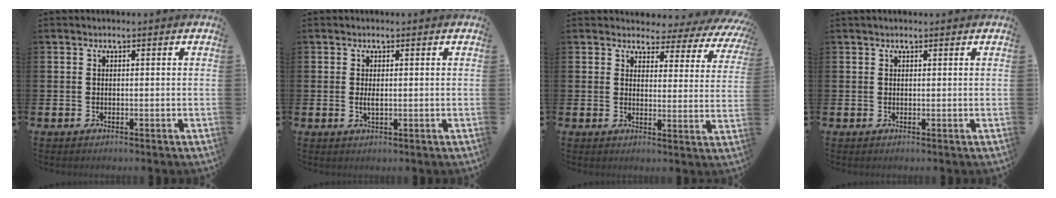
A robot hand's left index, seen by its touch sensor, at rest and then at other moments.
{"total": 1.3, "force": [0.2, 0.4, 1.2], "torque": [-0.014, -0.002, 0.000]}
{"total": 3.2, "force": [2.7, 1.6, 0.5], "torque": [-0.026, -0.031, 0.039]}
{"total": 0.7, "force": [0.7, 0.2, 0.2], "torque": [0.006, -0.001, 0.010]}